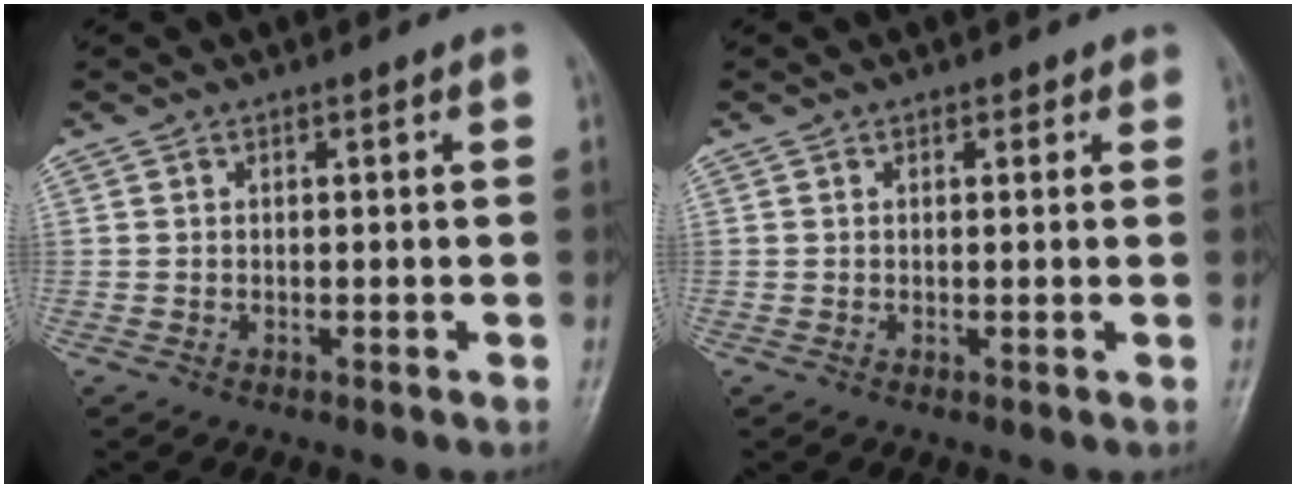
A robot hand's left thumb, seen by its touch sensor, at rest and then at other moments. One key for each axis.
{"total": 1.1, "fx": 0.7, "fy": 0.8, "fz": 0.4, "tx": 0.007, "ty": -0.002, "tz": 0.004}